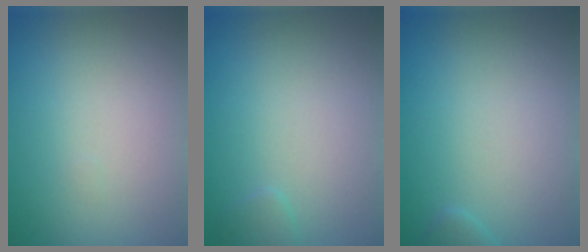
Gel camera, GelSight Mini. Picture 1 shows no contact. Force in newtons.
{"total": 0.8, "press": 0.7, "slide": 0.2}
{"total": 0.9, "press": 0.9, "slide": 0.0}